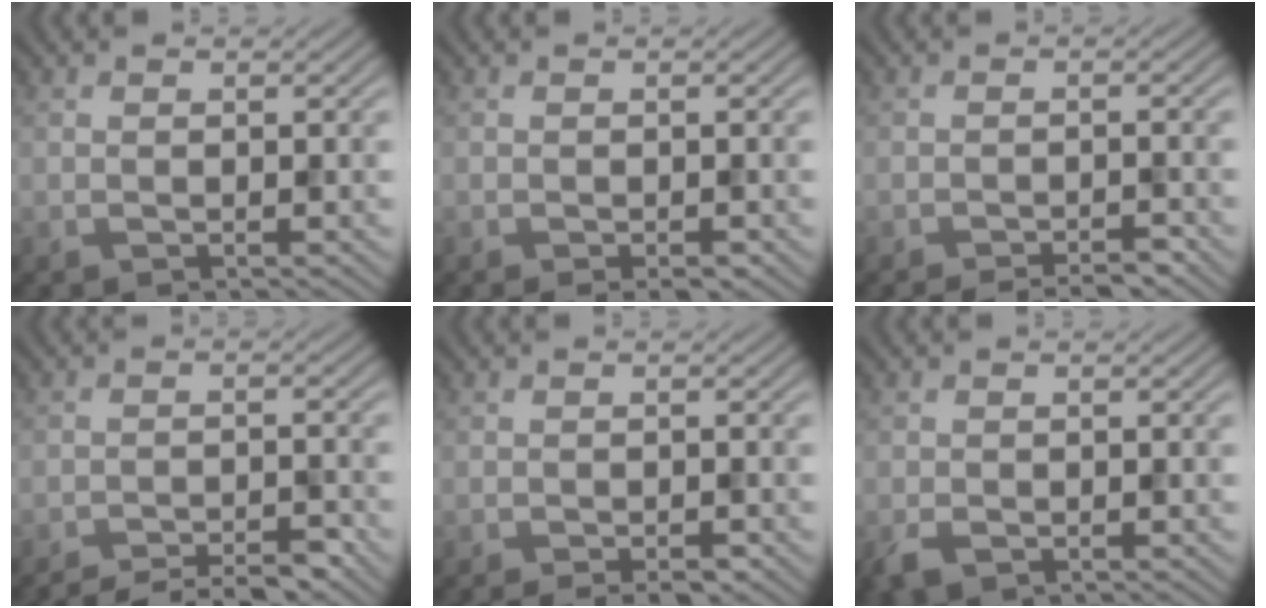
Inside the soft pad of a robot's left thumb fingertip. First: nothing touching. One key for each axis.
{"total": 1.7, "fx": -1.1, "fy": 0.5, "fz": 1.2, "tx": -0.018, "ty": -0.002, "tz": -0.013}
{"total": 3.2, "fx": -2.8, "fy": 0.3, "fz": 1.6, "tx": -0.021, "ty": 0.005, "tz": -0.043}
{"total": 6.2, "fx": -5.6, "fy": 1.0, "fz": 2.5, "tx": -0.039, "ty": 0.006, "tz": -0.083}
{"total": 2.4, "fx": -1.8, "fy": 0.6, "fz": 1.5, "tx": -0.020, "ty": 0.001, "tz": -0.025}
{"total": 2.1, "fx": -1.0, "fy": 1.3, "fz": 1.2, "tx": -0.034, "ty": -0.011, "tz": -0.022}